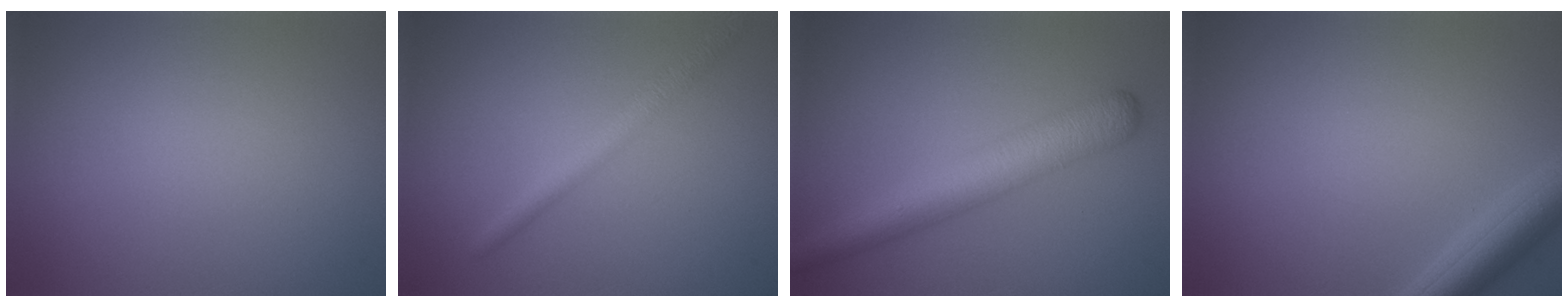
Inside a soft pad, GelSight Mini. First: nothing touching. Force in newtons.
{"total": 2.5, "press": 2.5, "slide": 0.0}
{"total": 5.6, "press": 5.6, "slide": 0.2}
{"total": 4.2, "press": 4.2, "slide": 0.3}